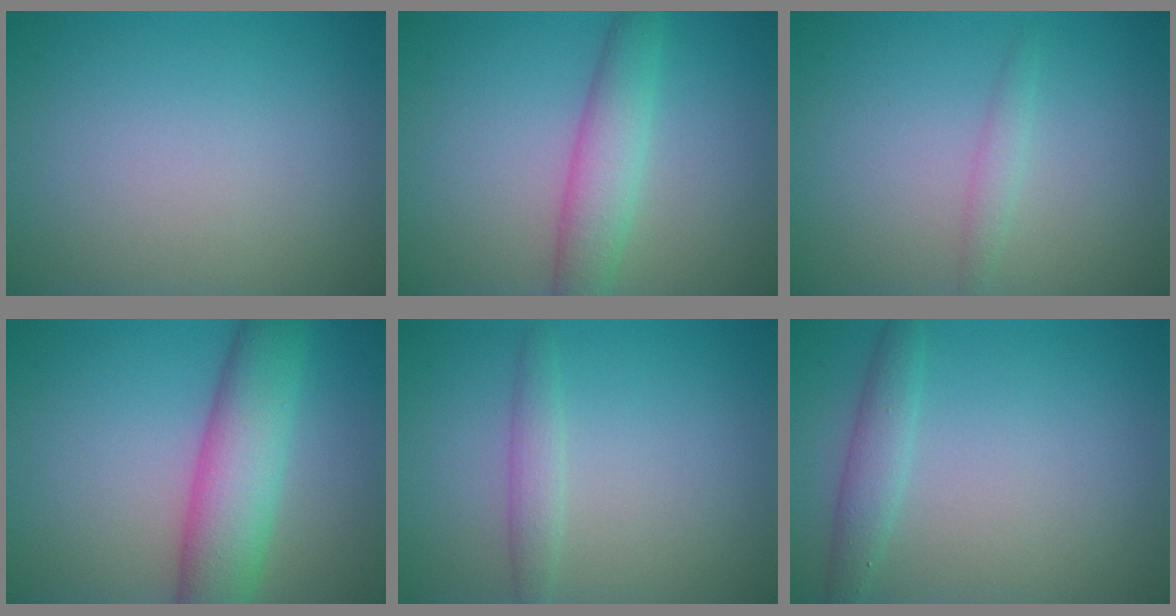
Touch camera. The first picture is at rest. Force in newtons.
{"total": 3.9, "press": 3.9, "slide": 0.1}
{"total": 1.2, "press": 1.2, "slide": 0.1}
{"total": 7.1, "press": 7.1, "slide": 0.2}
{"total": 1.7, "press": 1.7, "slide": 0.0}
{"total": 2.2, "press": 2.2, "slide": 0.0}